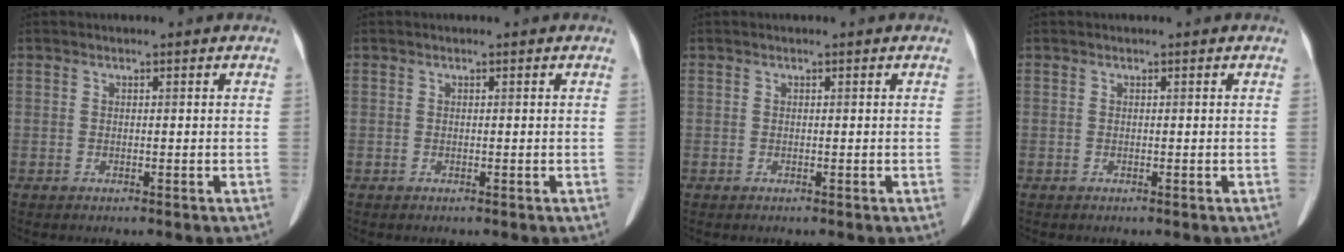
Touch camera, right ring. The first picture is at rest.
{"total": 0.0}
{"total": 0.0}
{"total": 0.0}